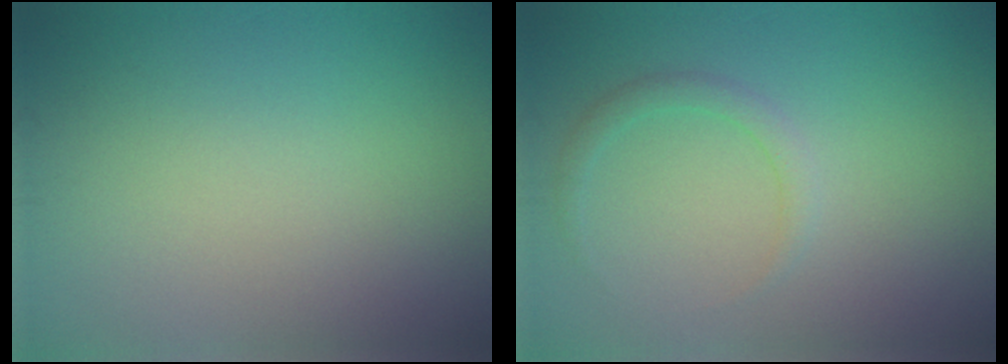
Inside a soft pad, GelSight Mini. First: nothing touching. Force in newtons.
{"total": 1.4, "press": 1.4, "slide": 0.2}